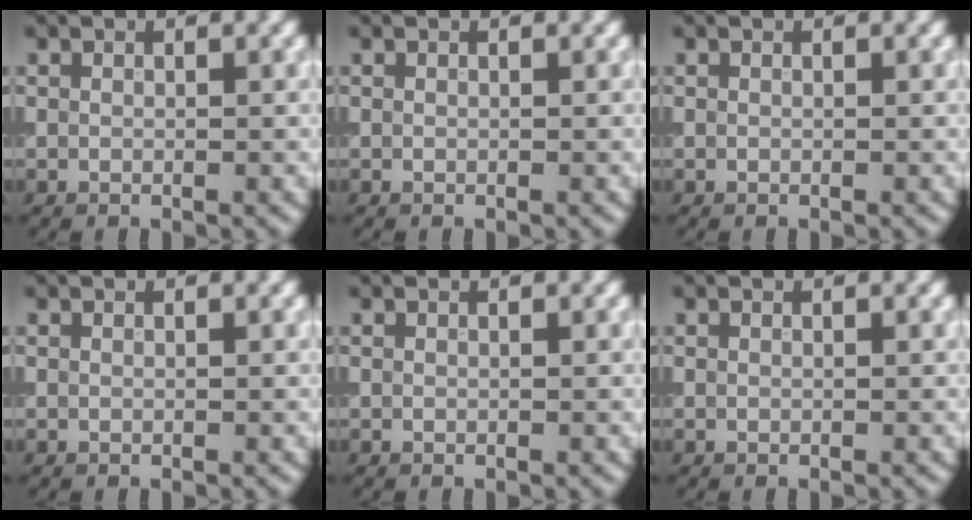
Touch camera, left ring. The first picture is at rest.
{"total": 0.0}
{"total": 0.0}
{"total": 0.0}
{"total": 0.0}
{"total": 0.0}